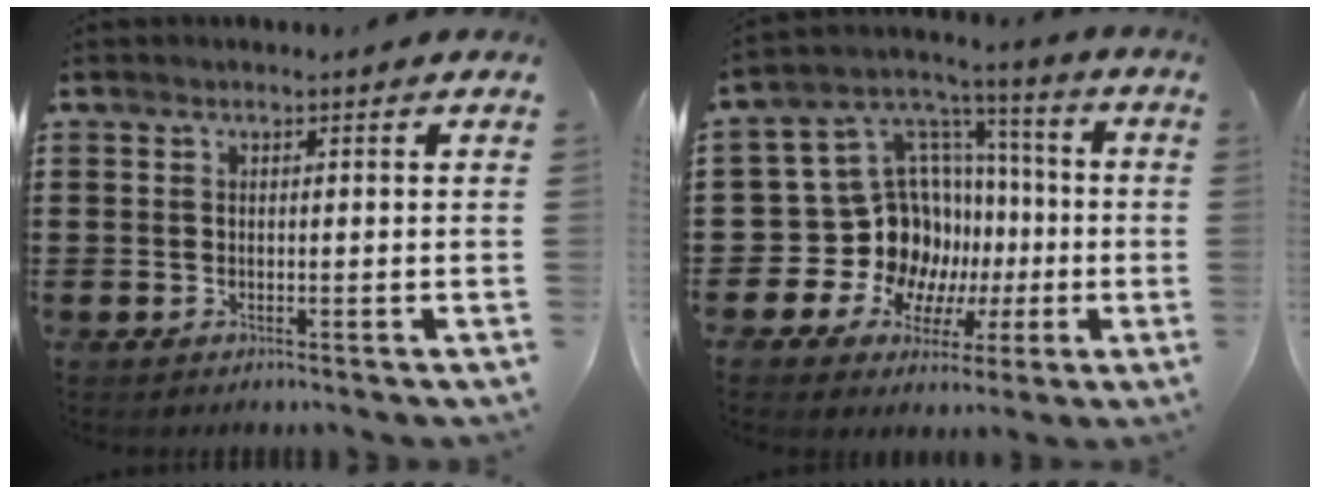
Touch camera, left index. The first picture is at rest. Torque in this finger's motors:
{"motor_torque": [1.01, 0.65, 0.38, 0.02]}